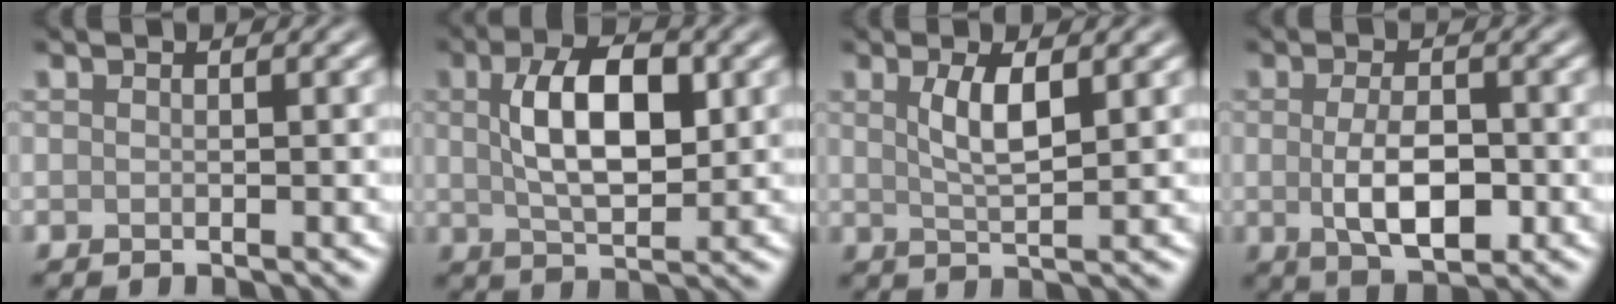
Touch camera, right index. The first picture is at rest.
{"total": 6.8, "force": [1.3, 3.2, 5.8], "torque": [-0.109, 0.005, 0.025]}
{"total": 3.1, "force": [1.1, 0.8, 2.8], "torque": [-0.054, -0.001, 0.023]}
{"total": 4.7, "force": [-0.6, 2.3, 4.0], "torque": [-0.077, -0.007, -0.007]}